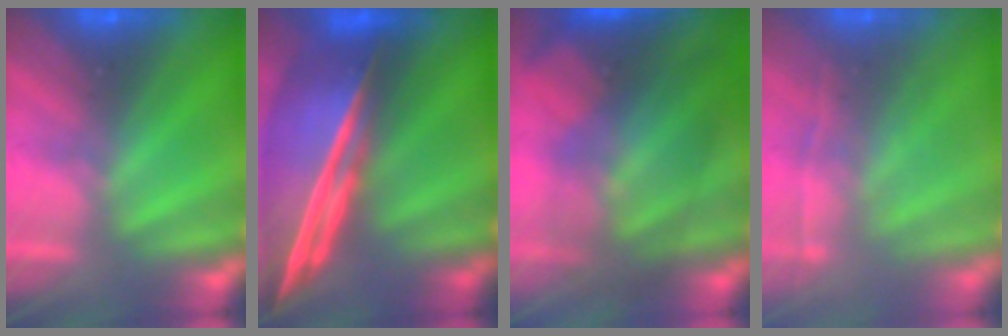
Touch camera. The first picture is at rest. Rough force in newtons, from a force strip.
{"total": 7.3}
{"total": 7.6}
{"total": 1.9}